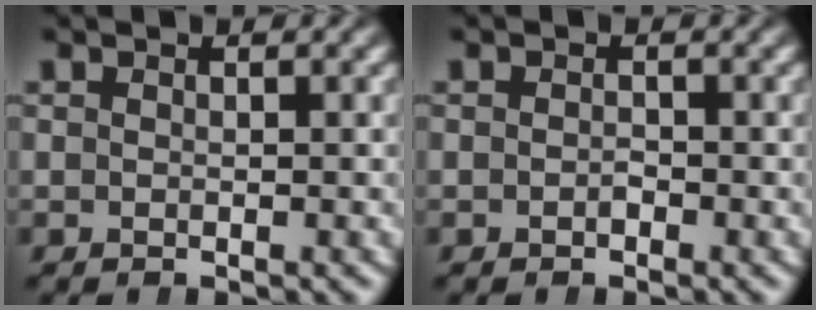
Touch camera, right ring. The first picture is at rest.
{"total": 0.5, "force": [-0.4, 0.3, 0.0], "torque": [-0.007, -0.005, -0.006]}